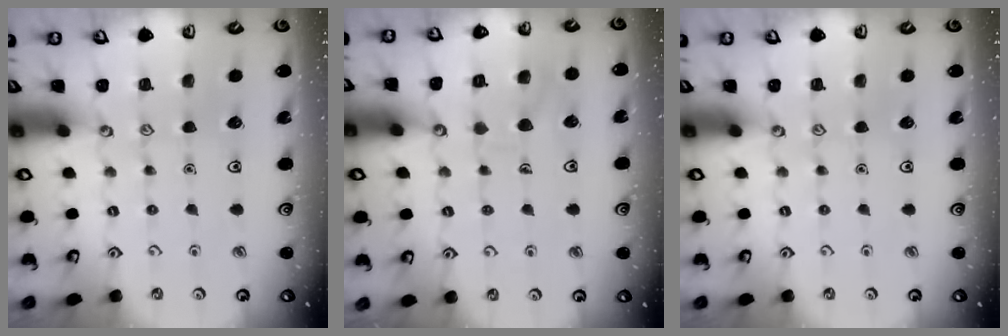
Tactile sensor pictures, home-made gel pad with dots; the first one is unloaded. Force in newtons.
{"total": 7.8, "press": 7.8, "slide": 0.7}
{"total": 0.0}